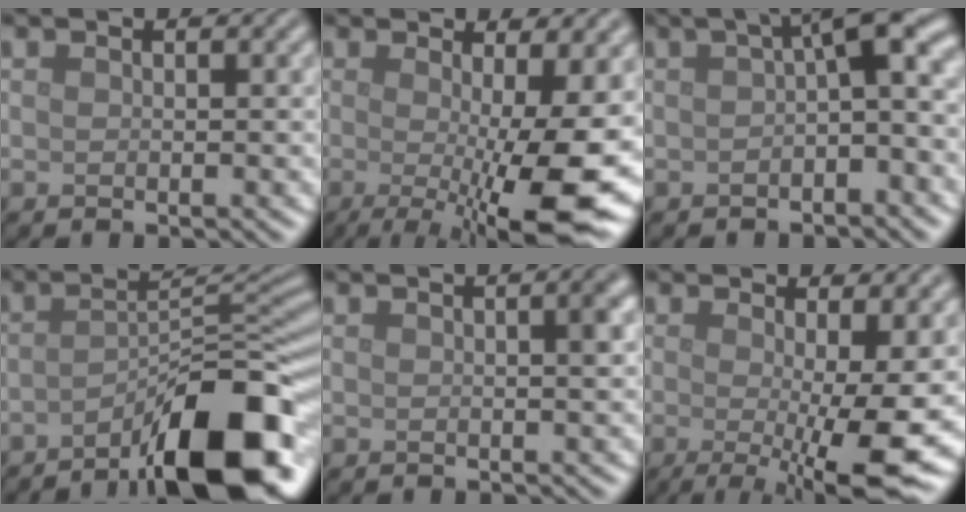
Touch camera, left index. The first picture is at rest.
{"total": 13.3, "force": [-1.9, 3.4, 12.8], "torque": [-0.156, -0.011, -0.022]}
{"total": 5.5, "force": [0.6, 1.3, 5.3], "torque": [-0.060, 0.019, -0.001]}
{"total": 11.5, "force": [-6.6, 3.0, 9.0], "torque": [-0.124, 0.008, -0.108]}
{"total": 2.0, "force": [0.4, 0.5, 1.9], "torque": [-0.020, 0.009, 0.003]}
{"total": 11.0, "force": [-1.4, 2.7, 10.6], "torque": [-0.136, -0.012, -0.016]}